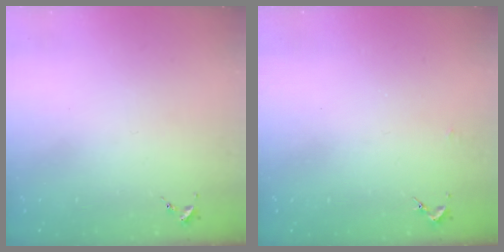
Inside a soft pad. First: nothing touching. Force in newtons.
{"total": 1.4, "press": 1.4, "slide": 0.1}